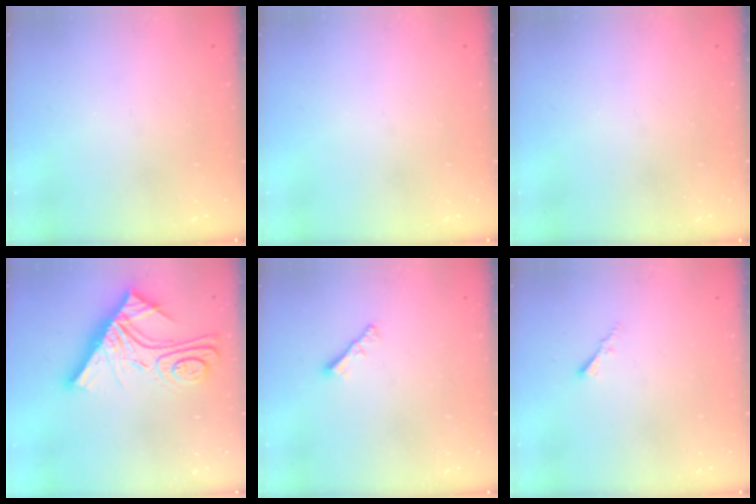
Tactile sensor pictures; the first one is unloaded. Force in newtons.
{"total": 0.0}
{"total": 0.0}
{"total": 17.1, "press": 17.0, "slide": 1.5}
{"total": 2.2, "press": 2.1, "slide": 0.6}
{"total": 1.5, "press": 1.5, "slide": 0.4}